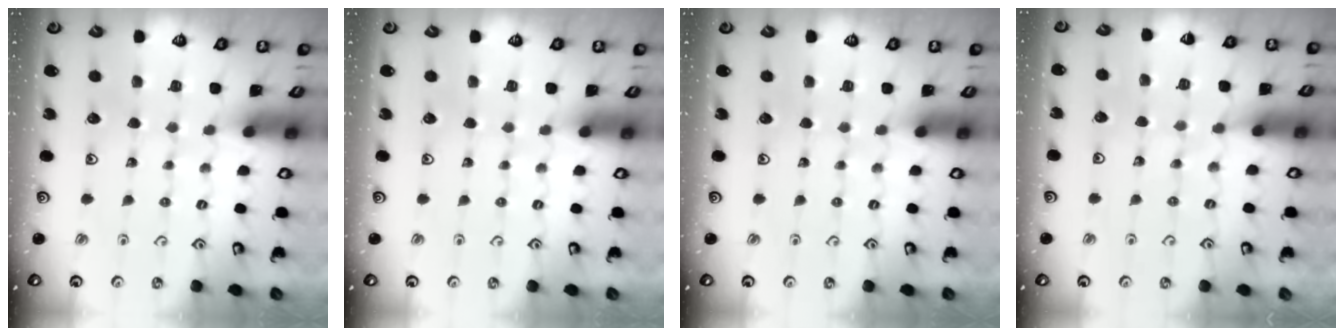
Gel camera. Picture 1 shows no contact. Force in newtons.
{"total": 0.0}
{"total": 0.0}
{"total": 5.4, "press": 5.4, "slide": 0.9}